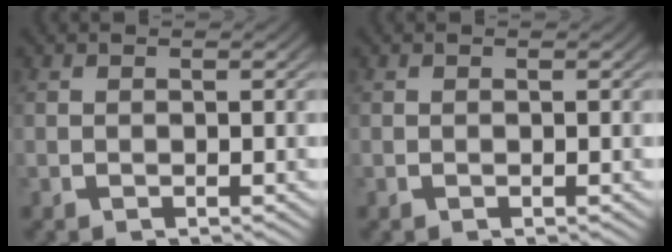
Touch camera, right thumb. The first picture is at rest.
{"total": 0.0}